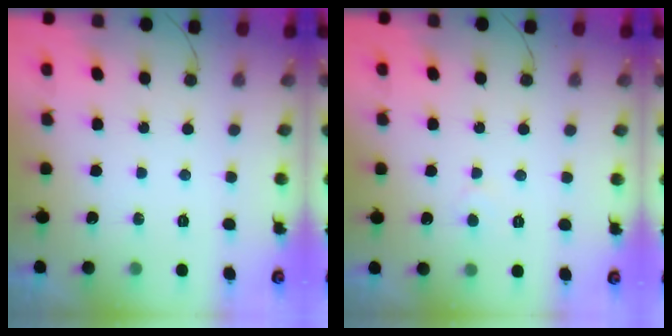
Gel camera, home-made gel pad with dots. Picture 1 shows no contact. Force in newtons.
{"total": 2.4, "press": 2.4, "slide": 0.2}